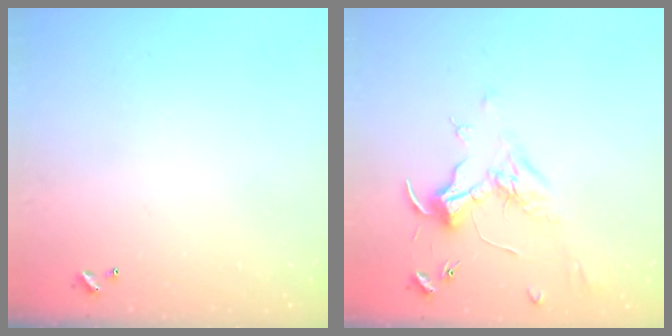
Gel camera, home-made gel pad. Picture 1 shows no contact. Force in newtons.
{"total": 1.8, "press": 1.6, "slide": 0.9}